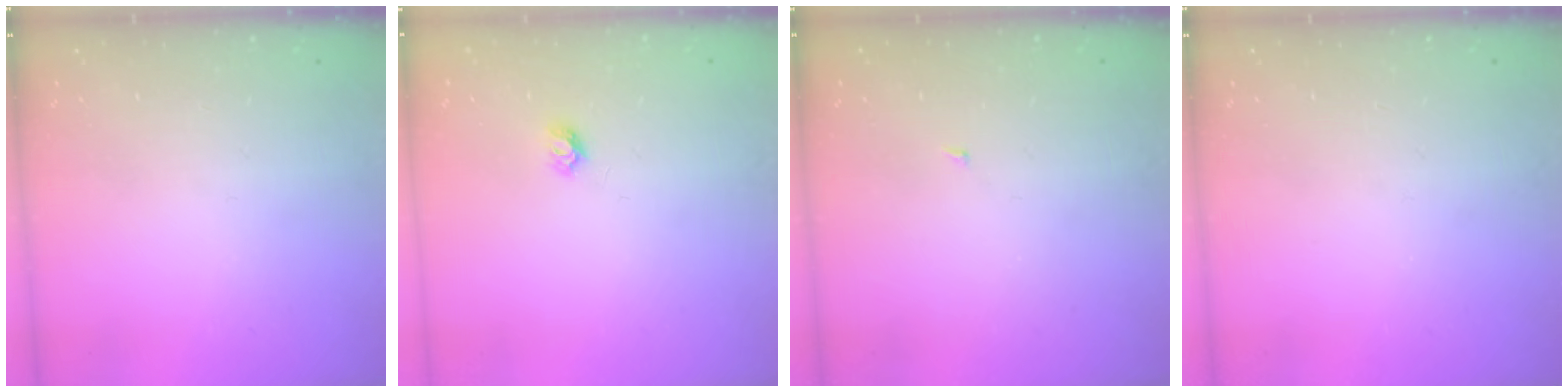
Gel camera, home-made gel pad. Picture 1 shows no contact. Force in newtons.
{"total": 4.2, "press": 4.2, "slide": 0.4}
{"total": 1.4, "press": 1.3, "slide": 0.1}
{"total": 0.0}